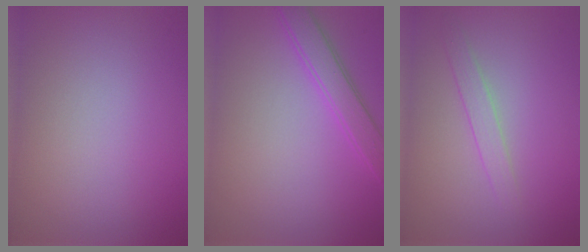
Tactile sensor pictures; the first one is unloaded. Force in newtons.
{"total": 2.8, "press": 2.8, "slide": 0.1}
{"total": 1.5, "press": 1.5, "slide": 0.1}